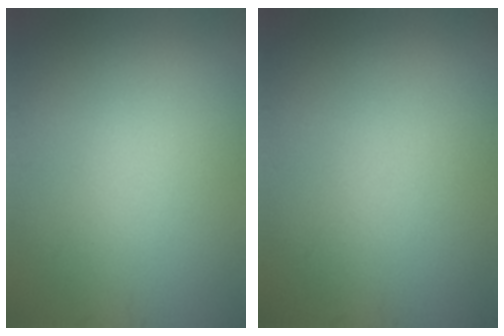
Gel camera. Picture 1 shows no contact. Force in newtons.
{"total": 0.0}